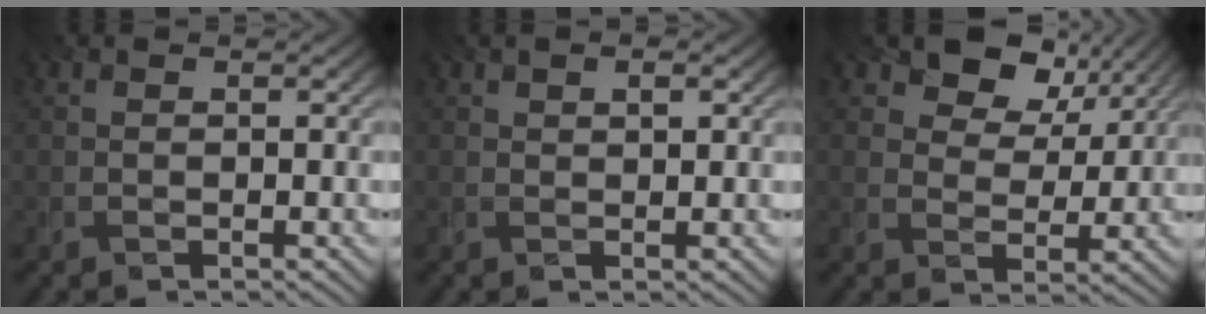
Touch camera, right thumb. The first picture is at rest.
{"total": 1.3, "force": [0.9, 0.5, 0.8], "torque": [-0.012, 0.002, 0.016]}
{"total": 7.2, "force": [4.6, 4.6, 3.2], "torque": [-0.057, -0.003, 0.067]}